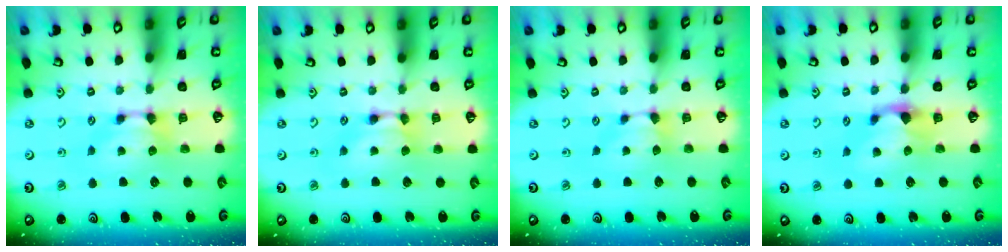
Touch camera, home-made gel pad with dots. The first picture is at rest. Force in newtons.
{"total": 1.5, "press": 1.5, "slide": 0.2}
{"total": 0.8, "press": 0.7, "slide": 0.5}
{"total": 1.1, "press": 0.3, "slide": 1.1}